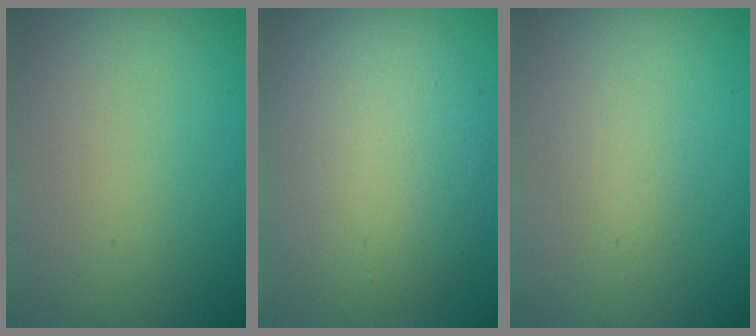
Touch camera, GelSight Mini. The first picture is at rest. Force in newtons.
{"total": 7.2, "press": 7.2, "slide": 0.3}
{"total": 1.5, "press": 1.4, "slide": 0.1}